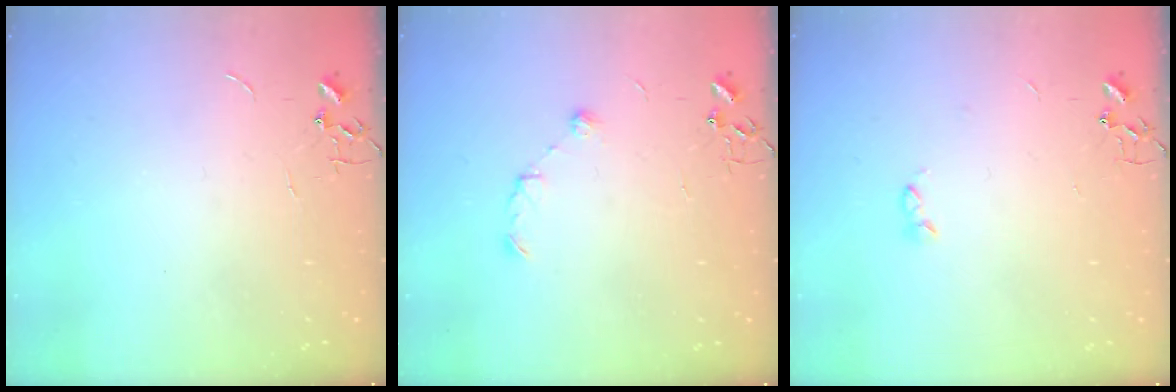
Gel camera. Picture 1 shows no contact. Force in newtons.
{"total": 6.4, "press": 6.3, "slide": 0.8}
{"total": 2.6, "press": 2.5, "slide": 0.5}